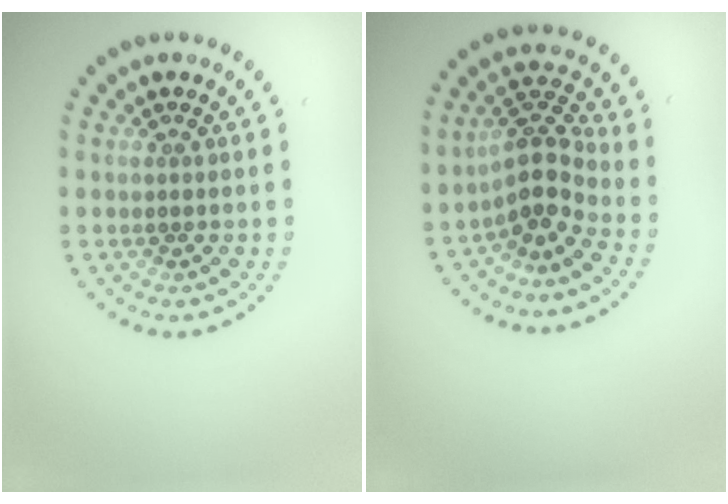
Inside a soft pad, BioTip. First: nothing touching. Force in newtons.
{"total": 3.5, "press": 2.6, "slide": 2.3}